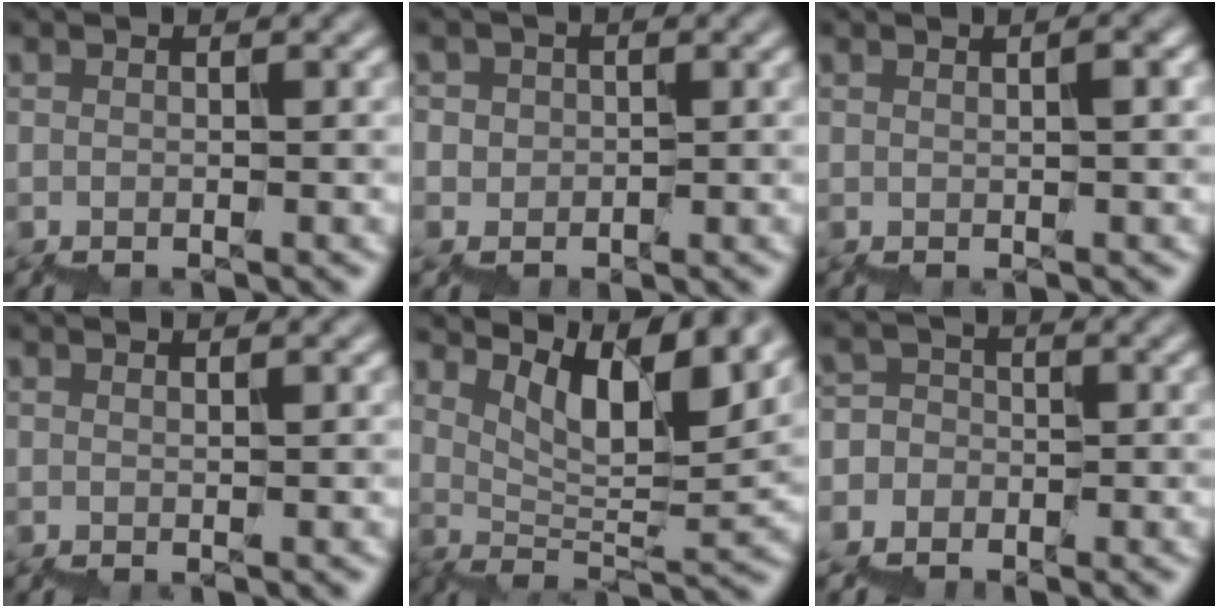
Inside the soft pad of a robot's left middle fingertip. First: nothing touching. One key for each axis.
{"total": 1.1, "fx": 0.2, "fy": 0.5, "fz": -0.9, "tx": 0.008, "ty": 0.011, "tz": 0.000}
{"total": 2.0, "fx": 0.6, "fy": 0.6, "fz": 1.8, "tx": -0.010, "ty": 0.010, "tz": 0.005}
{"total": 0.9, "fx": 0.6, "fy": 0.2, "fz": 0.6, "tx": 0.001, "ty": 0.002, "tz": 0.009}
{"total": 8.6, "fx": 6.7, "fy": 1.5, "fz": 5.1, "tx": -0.073, "ty": 0.012, "tz": 0.125}
{"total": 1.3, "fx": -0.8, "fy": 0.8, "fz": -0.6, "tx": 0.000, "ty": 0.011, "tz": -0.023}